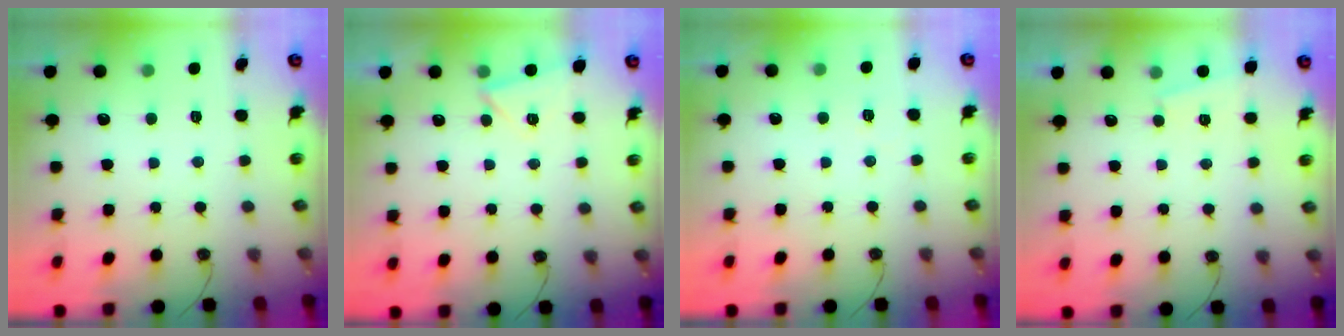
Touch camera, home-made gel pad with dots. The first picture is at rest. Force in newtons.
{"total": 3.8, "press": 3.2, "slide": 2.1}
{"total": 2.2, "press": 2.1, "slide": 0.7}
{"total": 1.6, "press": 1.0, "slide": 1.2}